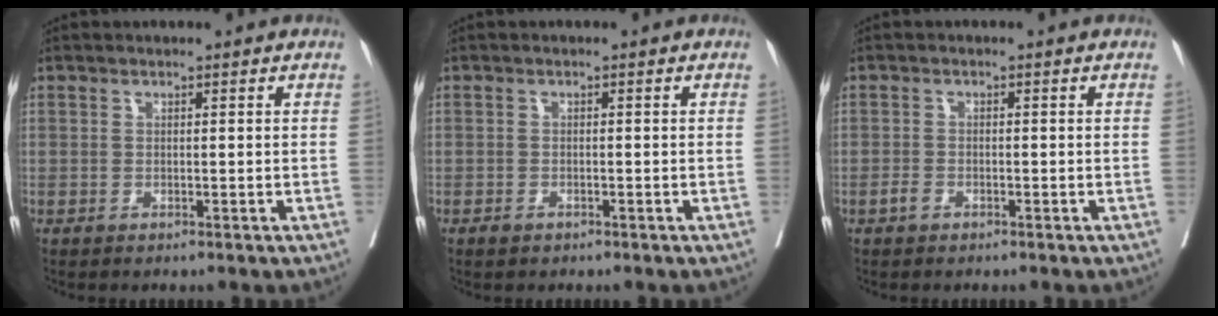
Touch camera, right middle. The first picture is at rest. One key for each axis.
{"total": 1.0, "fx": -0.7, "fy": 0.5, "fz": 0.5, "tx": -0.010, "ty": 0.000, "tz": -0.010}
{"total": 1.1, "fx": -0.8, "fy": 0.6, "fz": 0.6, "tx": -0.016, "ty": 0.001, "tz": -0.013}